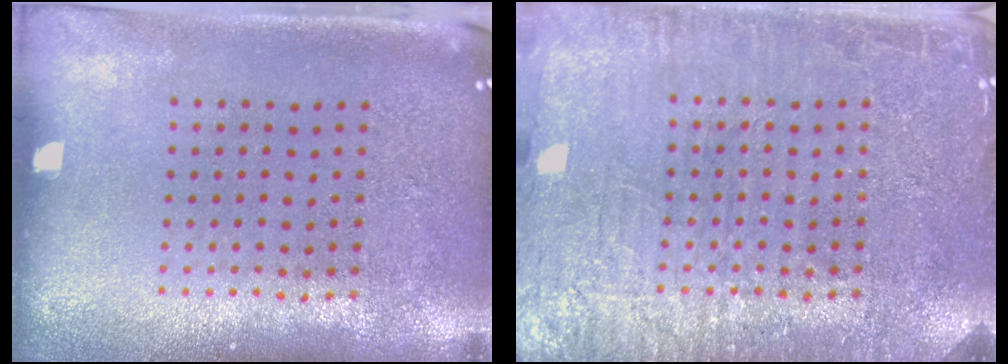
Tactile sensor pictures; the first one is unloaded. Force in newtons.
{"total": 5.7, "press": 5.7, "slide": 0.8}